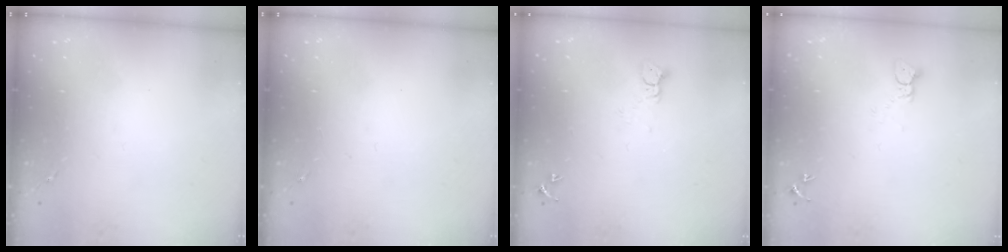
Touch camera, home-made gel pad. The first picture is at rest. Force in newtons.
{"total": 0.0}
{"total": 3.3, "press": 3.3, "slide": 0.3}
{"total": 2.4, "press": 2.4, "slide": 0.2}